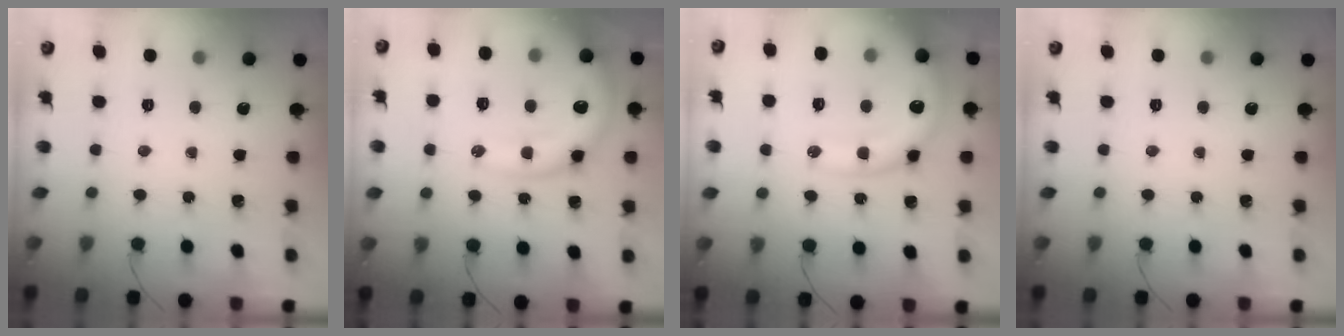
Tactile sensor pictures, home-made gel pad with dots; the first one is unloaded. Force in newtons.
{"total": 15.0, "press": 14.9, "slide": 2.2}
{"total": 17.3, "press": 17.0, "slide": 3.3}
{"total": 0.0}